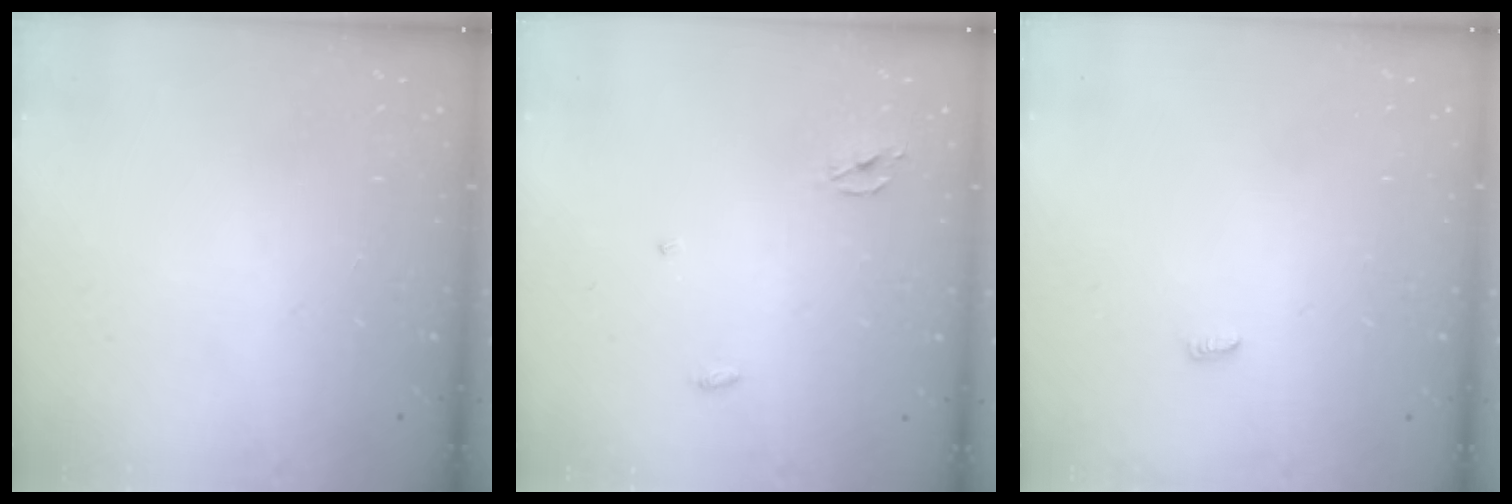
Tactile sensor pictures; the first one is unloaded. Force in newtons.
{"total": 2.5, "press": 2.5, "slide": 0.1}
{"total": 2.4, "press": 2.4, "slide": 0.2}